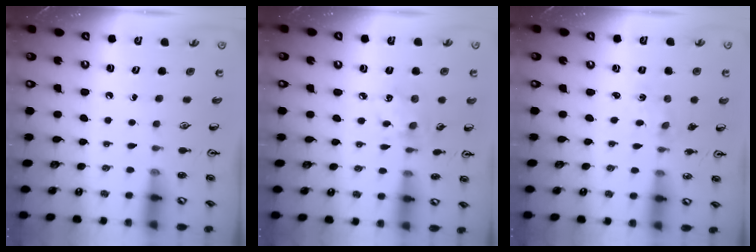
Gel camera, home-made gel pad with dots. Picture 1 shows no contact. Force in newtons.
{"total": 5.9, "press": 5.7, "slide": 1.6}
{"total": 0.0}